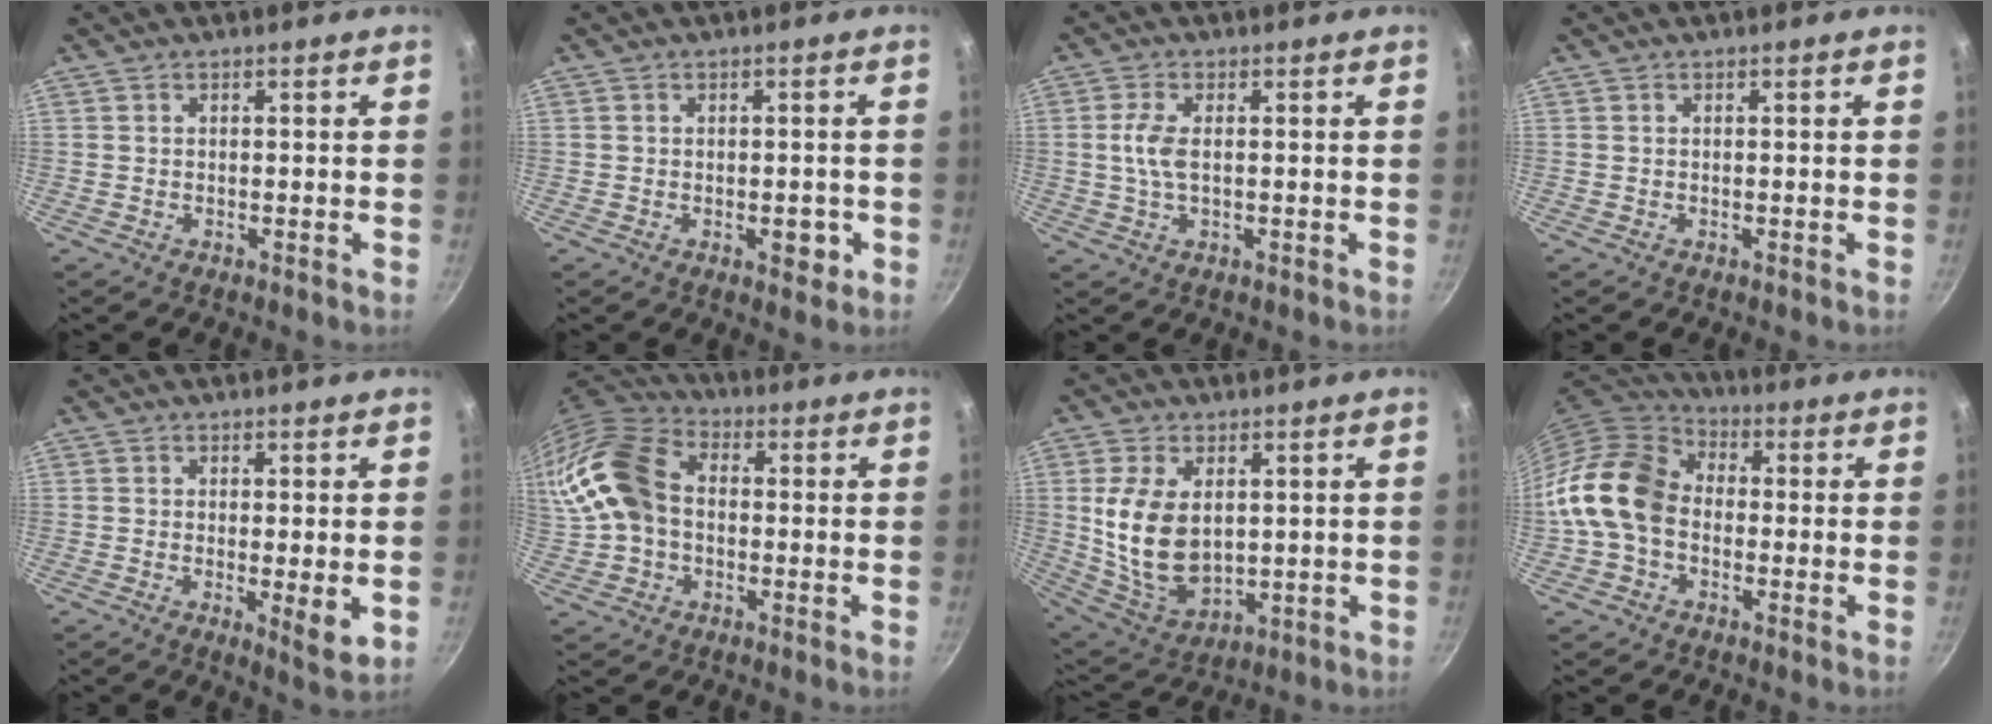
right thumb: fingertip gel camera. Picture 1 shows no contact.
{"total": 3.5, "force": [-1.0, 2.1, 2.6], "torque": [-0.010, 0.009, -0.011]}
{"total": 4.5, "force": [0.2, 2.0, 4.0], "torque": [-0.092, 0.003, 0.002]}
{"total": 0.0}
{"total": 4.8, "force": [-0.3, 1.2, 4.7], "torque": [-0.074, -0.020, -0.004]}
{"total": 17.9, "force": [0.3, 13.2, 12.0], "torque": [-0.252, 0.041, -0.004]}
{"total": 13.9, "force": [2.1, 8.6, 10.8], "torque": [-0.195, -0.025, 0.056]}
{"total": 13.5, "force": [-1.4, 10.2, 8.7], "torque": [-0.138, 0.031, -0.048]}